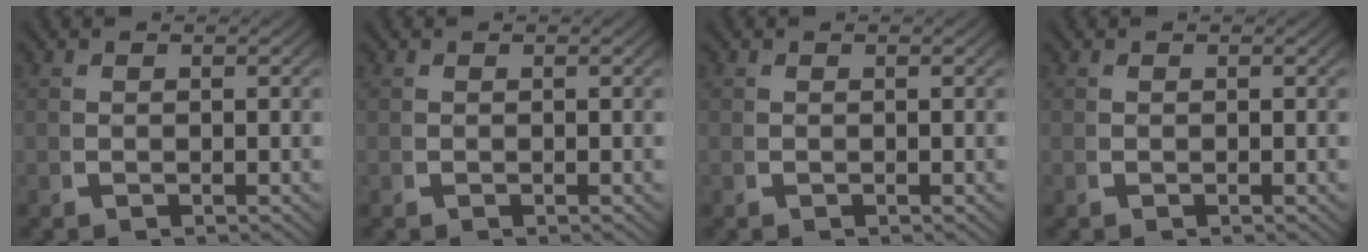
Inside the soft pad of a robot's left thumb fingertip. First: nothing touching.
{"total": 0.0}
{"total": 0.0}
{"total": 0.0}